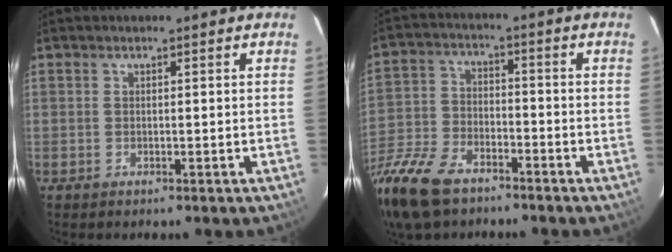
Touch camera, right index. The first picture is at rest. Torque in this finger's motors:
{"motor_torque": [1.52, -0.62, 0.51, 0.14]}